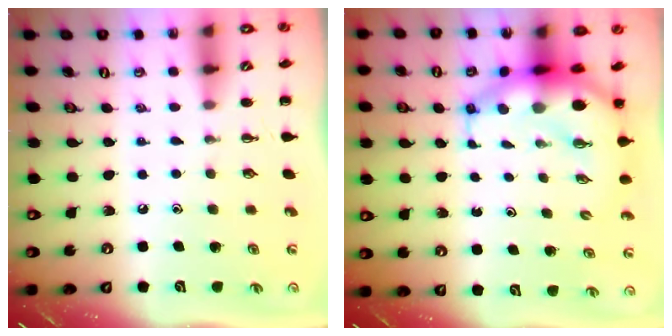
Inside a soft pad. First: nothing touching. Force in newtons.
{"total": 9.3, "press": 9.0, "slide": 2.3}